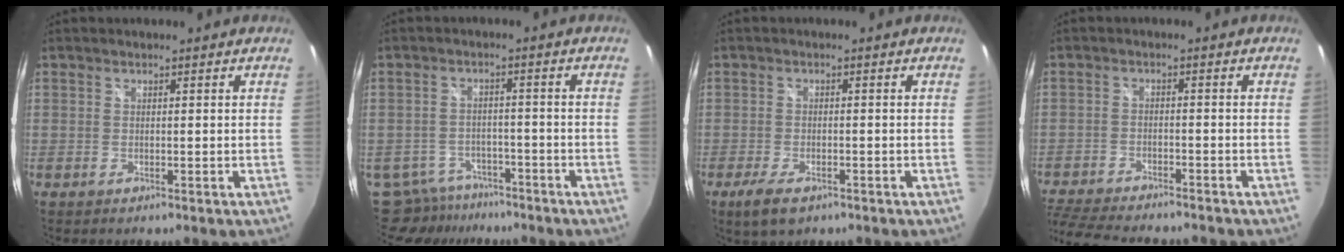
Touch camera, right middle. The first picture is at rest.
{"total": 8.2, "force": [-6.9, 4.3, 1.6], "torque": [-0.045, 0.001, -0.102]}
{"total": 5.1, "force": [-3.2, 2.1, 3.3], "torque": [-0.081, -0.016, -0.057]}
{"total": 13.9, "force": [-12.1, 3.0, 6.0], "torque": [-0.144, -0.026, -0.199]}